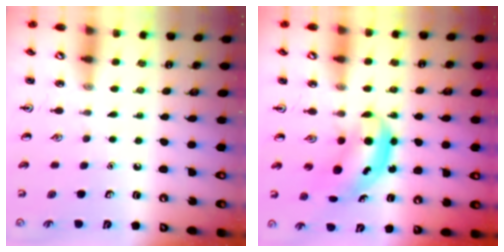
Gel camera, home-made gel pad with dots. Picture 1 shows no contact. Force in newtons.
{"total": 5.1, "press": 5.0, "slide": 0.6}